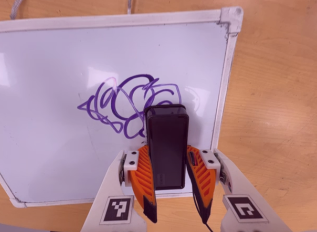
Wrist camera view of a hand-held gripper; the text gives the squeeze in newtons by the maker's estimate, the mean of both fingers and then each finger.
{"total": 13.8, "left": 14.5, "right": 13.1}